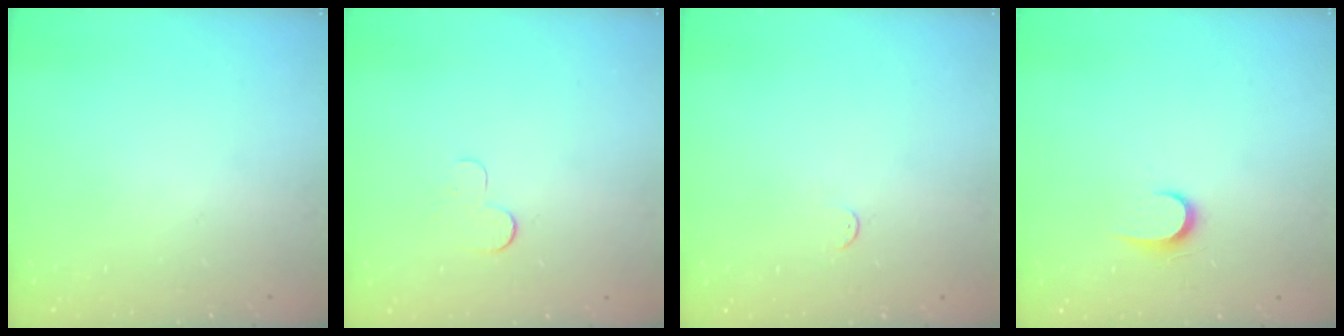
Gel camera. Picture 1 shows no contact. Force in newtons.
{"total": 3.6, "press": 3.6, "slide": 0.3}
{"total": 2.9, "press": 2.9, "slide": 0.4}
{"total": 6.1, "press": 6.1, "slide": 0.6}